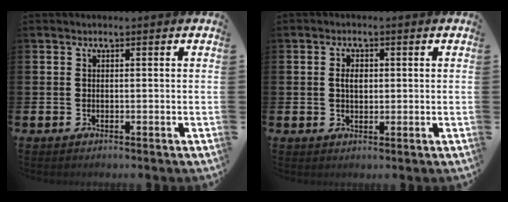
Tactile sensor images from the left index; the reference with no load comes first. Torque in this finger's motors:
{"motor_torque": [0.54, 0.01, 0.06, 0.03]}